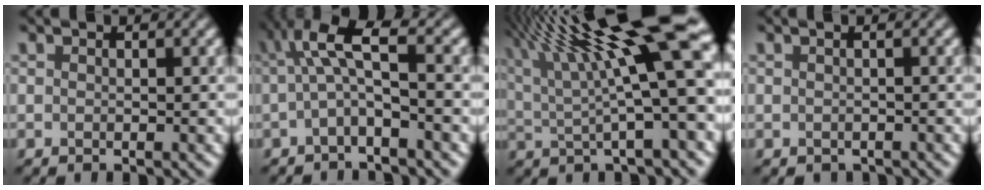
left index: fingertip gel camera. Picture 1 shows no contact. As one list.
[{"total": 4.3, "force": [0.2, 0.9, 4.2], "torque": [-0.081, 0.012, -0.003]}, {"total": 15.2, "force": [5.3, 3.0, 13.9], "torque": [-0.214, 0.013, 0.088]}, {"total": 0.5, "force": [-0.4, 0.2, 0.3], "torque": [-0.008, -0.002, -0.003]}]